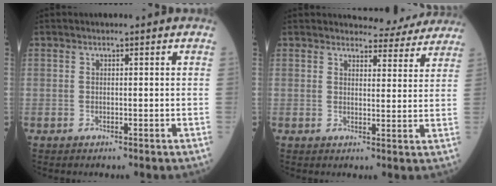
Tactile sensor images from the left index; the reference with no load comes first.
{"total": 7.1, "force": [6.9, 1.7, 0.3], "torque": [0.005, -0.009, 0.069]}